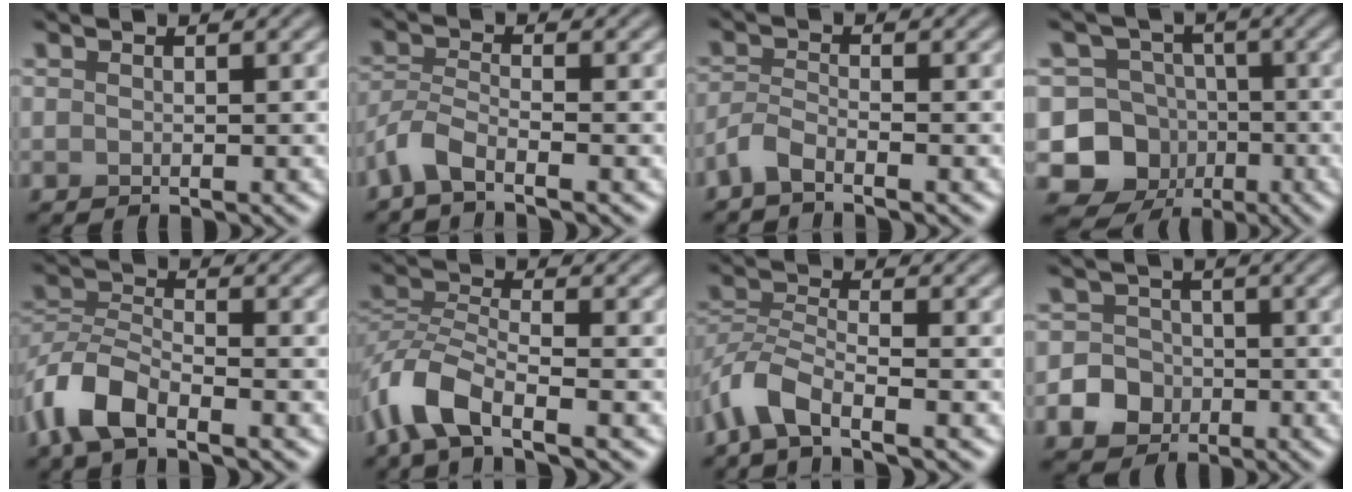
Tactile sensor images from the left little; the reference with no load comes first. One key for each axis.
{"total": 3.2, "fx": -2.4, "fy": 0.7, "fz": 2.0, "tx": -0.045, "ty": -0.004, "tz": -0.061}
{"total": 2.2, "fx": -1.7, "fy": 0.4, "fz": 1.3, "tx": -0.029, "ty": -0.003, "tz": -0.045}
{"total": 8.2, "fx": -2.7, "fy": 7.6, "fz": 1.9, "tx": -0.018, "ty": 0.003, "tz": -0.069}
{"total": 5.4, "fx": -3.6, "fy": 2.3, "fz": 3.4, "tx": -0.071, "ty": -0.003, "tz": -0.082}
{"total": 5.9, "fx": -3.7, "fy": 2.2, "fz": 4.0, "tx": -0.081, "ty": -0.003, "tz": -0.084}
{"total": 4.6, "fx": -3.2, "fy": 1.4, "fz": 3.0, "tx": -0.060, "ty": -0.003, "tz": -0.075}
{"total": 4.3, "fx": -1.7, "fy": 3.8, "fz": 1.1, "tx": 0.005, "ty": -0.003, "tz": -0.045}